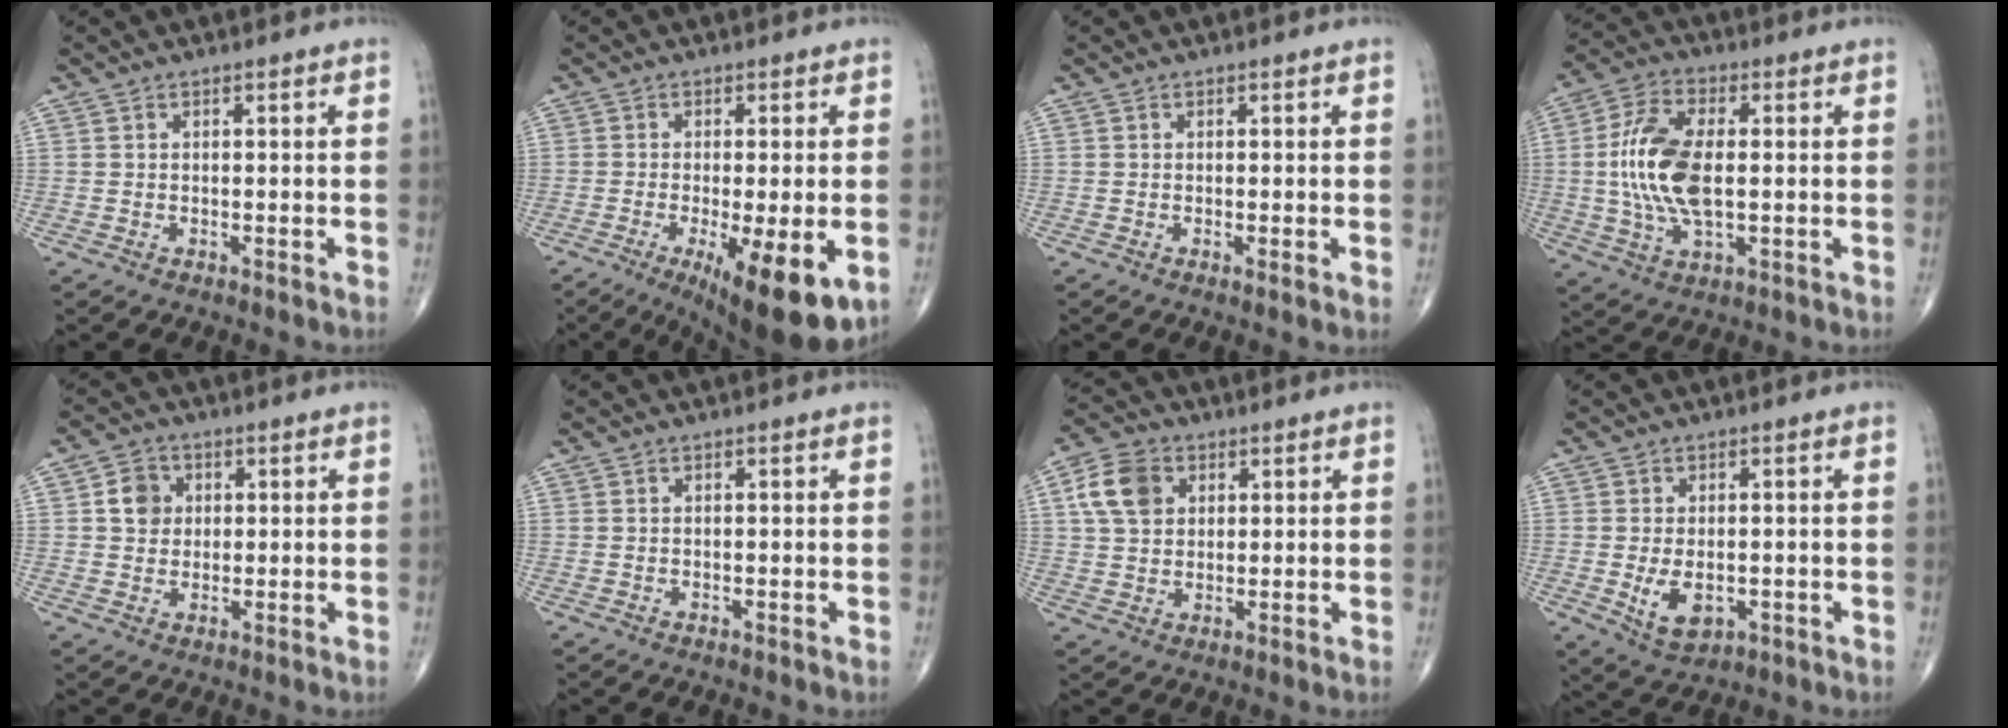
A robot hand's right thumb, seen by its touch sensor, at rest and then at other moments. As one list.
[{"total": 14.2, "force": [-5.1, 4.0, 12.7], "torque": [-0.164, -0.019, -0.065]}, {"total": 1.0, "force": [-0.1, 0.1, 1.0], "torque": [-0.022, -0.005, -0.004]}, {"total": 13.6, "force": [0.2, 6.8, 11.8], "torque": [-0.249, 0.007, 0.001]}, {"total": 4.9, "force": [0.9, 4.3, 2.1], "torque": [-0.016, 0.001, 0.011]}, {"total": 0.0}, {"total": 8.5, "force": [2.7, 6.3, 5.0], "torque": [-0.084, 0.002, 0.047]}, {"total": 6.1, "force": [-1.2, 3.7, 4.7], "torque": [-0.073, -0.009, -0.010]}]